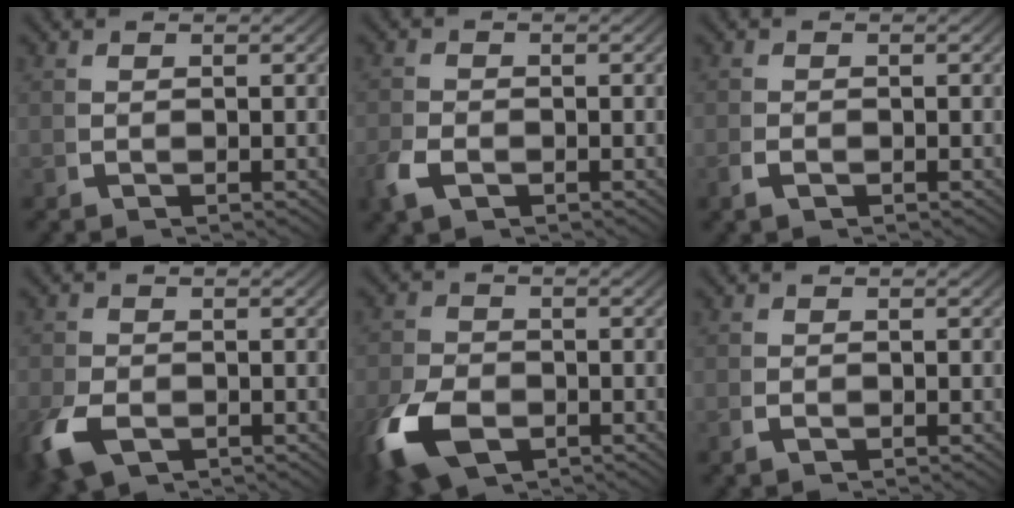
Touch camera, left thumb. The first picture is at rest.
{"total": 2.4, "force": [-1.3, 1.5, 1.4], "torque": [-0.037, -0.006, -0.024]}
{"total": 1.0, "force": [-0.6, 0.6, 0.6], "torque": [-0.016, -0.003, -0.010]}
{"total": 4.6, "force": [-2.3, 3.0, 2.7], "torque": [-0.071, -0.021, -0.031]}
{"total": 6.9, "force": [-3.1, 4.3, 4.3], "torque": [-0.103, -0.027, -0.044]}
{"total": 0.6, "force": [-0.3, 0.4, 0.4], "torque": [-0.012, -0.003, -0.005]}